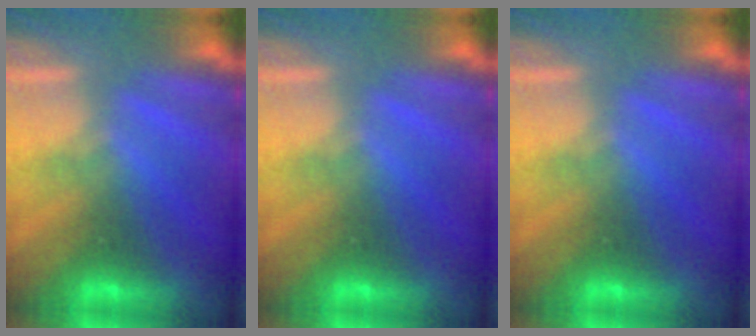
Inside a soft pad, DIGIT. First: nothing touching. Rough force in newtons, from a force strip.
{"total": 0.0}
{"total": 0.0}